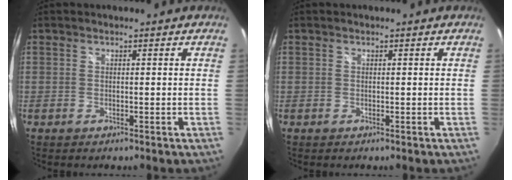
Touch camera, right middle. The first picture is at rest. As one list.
[{"total": 0.0}]